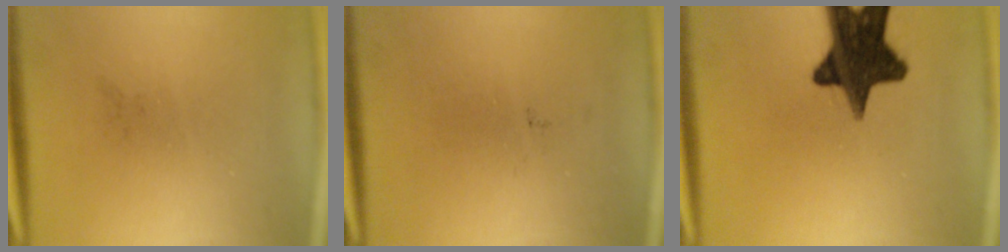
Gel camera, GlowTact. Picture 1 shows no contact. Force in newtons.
{"total": 0.0}
{"total": 16.4}